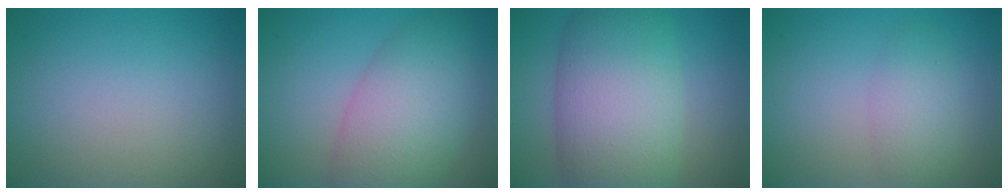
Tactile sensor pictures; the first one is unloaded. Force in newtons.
{"total": 7.8, "press": 7.8, "slide": 0.3}
{"total": 11.2, "press": 11.2, "slide": 0.4}
{"total": 2.8, "press": 2.8, "slide": 0.2}